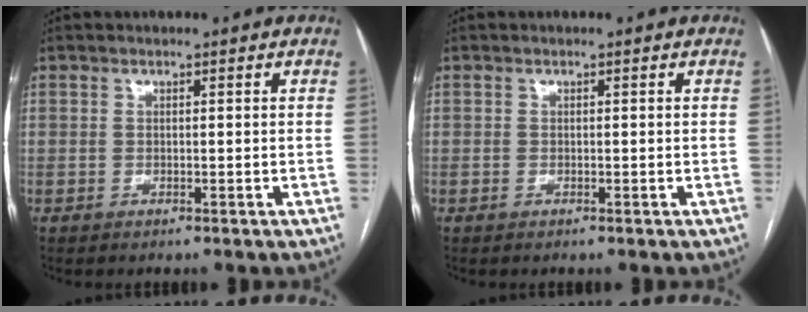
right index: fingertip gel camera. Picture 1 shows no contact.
{"total": 0.0}